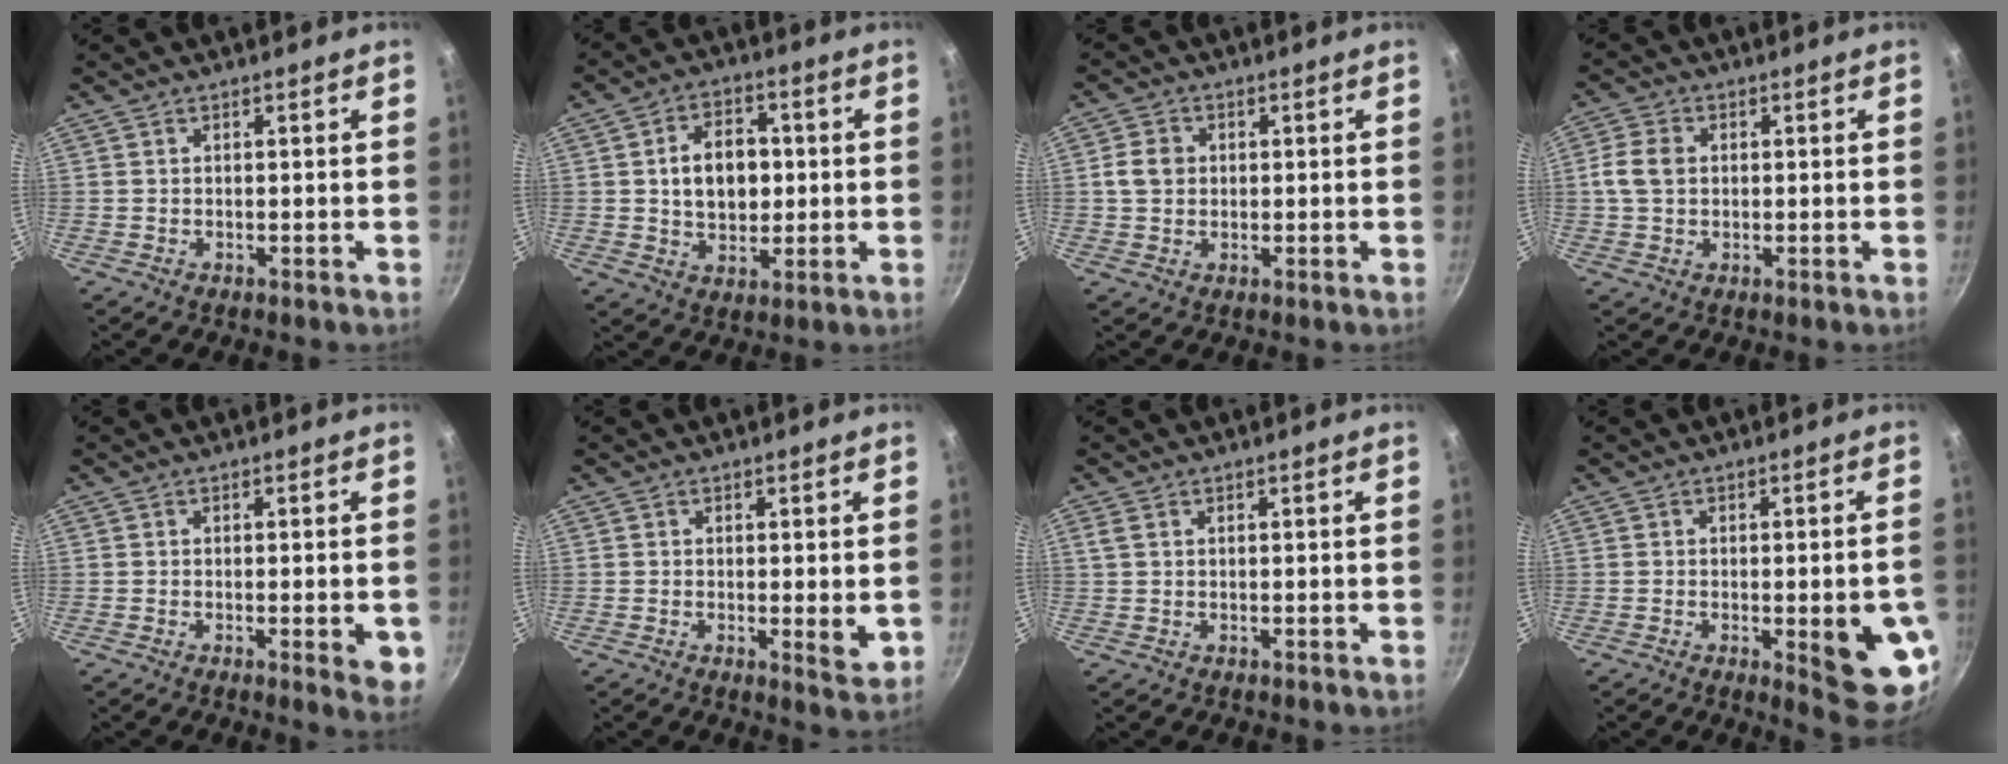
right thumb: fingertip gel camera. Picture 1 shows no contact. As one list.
[{"total": 10.5, "force": [0.8, 7.5, 7.3], "torque": [-0.088, 0.009, 0.012]}, {"total": 4.5, "force": [0.4, 3.8, 2.3], "torque": [-0.027, 0.006, 0.001]}, {"total": 5.5, "force": [0.5, 4.1, 3.6], "torque": [-0.062, 0.010, 0.004]}, {"total": 5.0, "force": [-1.2, 1.4, 4.7], "torque": [-0.051, -0.005, -0.016]}, {"total": 3.6, "force": [-0.1, 1.2, 3.4], "torque": [-0.052, -0.012, -0.001]}, {"total": 1.2, "force": [0.5, 0.8, 0.8], "torque": [-0.018, 0.003, 0.011]}, {"total": 12.4, "force": [-2.7, 3.7, 11.5], "torque": [-0.108, 0.003, -0.028]}]